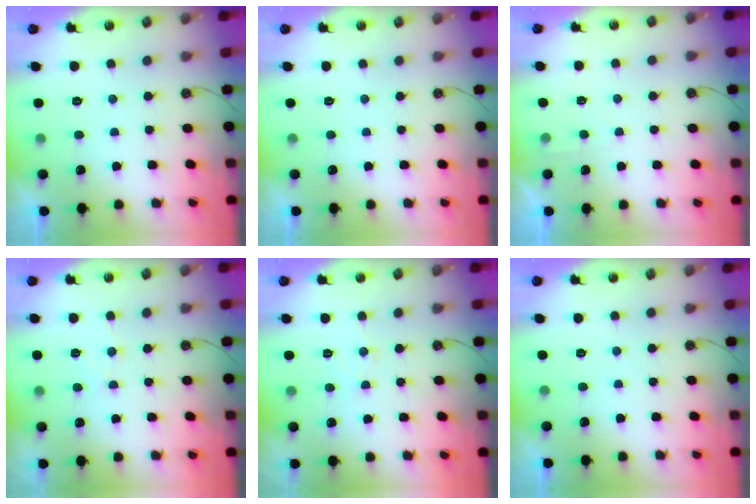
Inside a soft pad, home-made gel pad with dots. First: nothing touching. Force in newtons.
{"total": 0.0}
{"total": 2.8, "press": 2.7, "slide": 0.4}
{"total": 5.6, "press": 5.6, "slide": 0.3}
{"total": 5.2, "press": 5.2, "slide": 0.8}
{"total": 0.0}